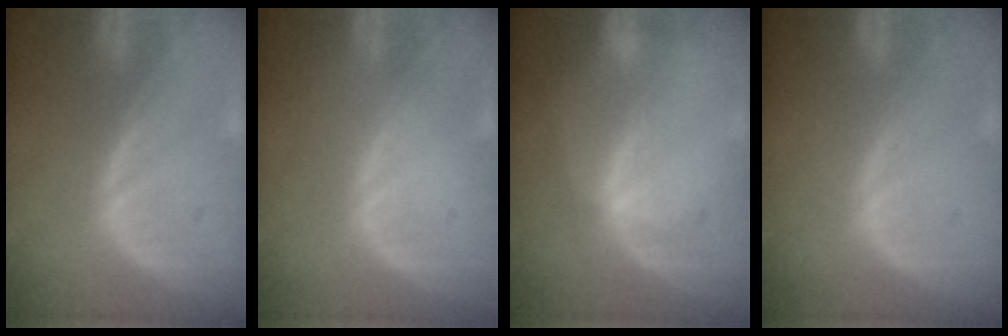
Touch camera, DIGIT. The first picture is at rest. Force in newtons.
{"total": 0.0}
{"total": 0.9, "press": 0.8, "slide": 0.2}
{"total": 0.0}